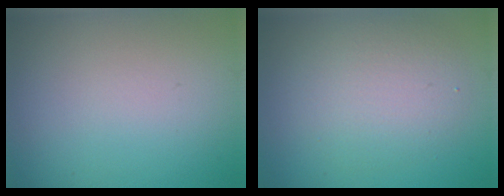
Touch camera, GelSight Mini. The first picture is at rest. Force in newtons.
{"total": 4.3, "press": 4.3, "slide": 0.1}